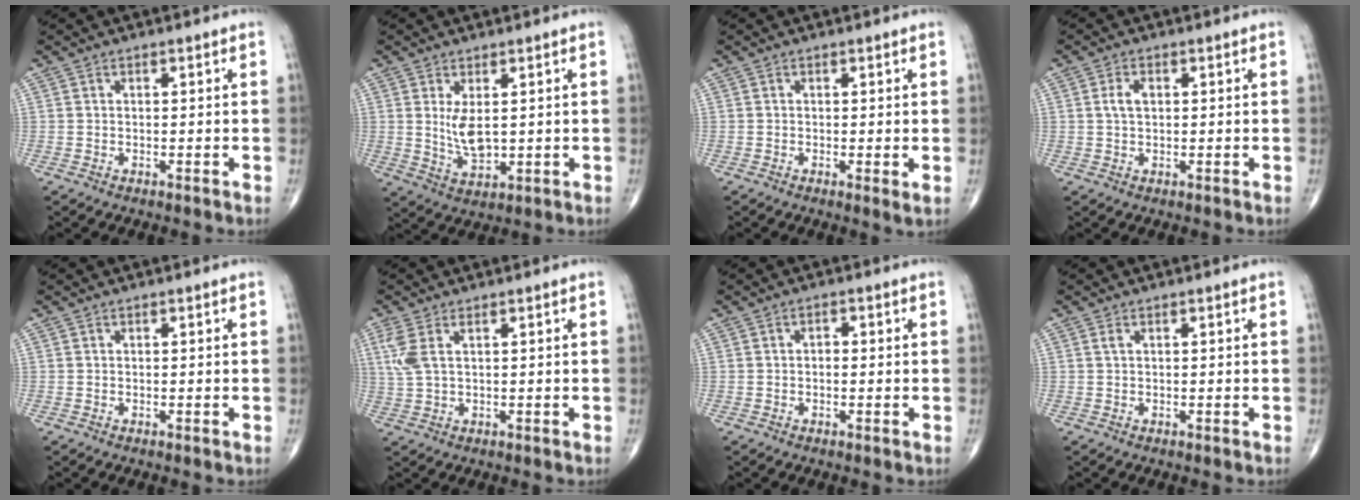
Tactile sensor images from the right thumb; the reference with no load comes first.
{"total": 5.6, "force": [1.1, 2.6, 4.8], "torque": [-0.082, -0.018, 0.030]}
{"total": 1.6, "force": [0.0, 0.3, 1.5], "torque": [-0.028, -0.007, -0.005]}
{"total": 2.8, "force": [0.5, 1.6, 2.2], "torque": [-0.046, 0.006, 0.010]}
{"total": 0.0}
{"total": 4.4, "force": [1.7, 1.7, 3.7], "torque": [-0.104, 0.006, 0.043]}
{"total": 1.3, "force": [0.0, 0.8, 1.0], "torque": [-0.010, 0.004, -0.005]}
{"total": 0.5, "force": [0.2, 0.2, 0.5], "torque": [-0.013, 0.004, 0.005]}